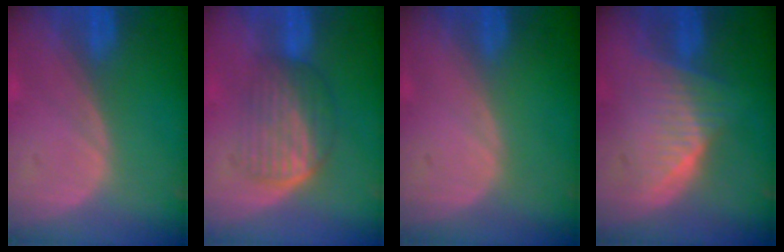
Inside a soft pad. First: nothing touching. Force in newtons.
{"total": 6.9, "press": 5.9, "slide": 3.6}
{"total": 0.0}
{"total": 6.4, "press": 6.2, "slide": 1.8}